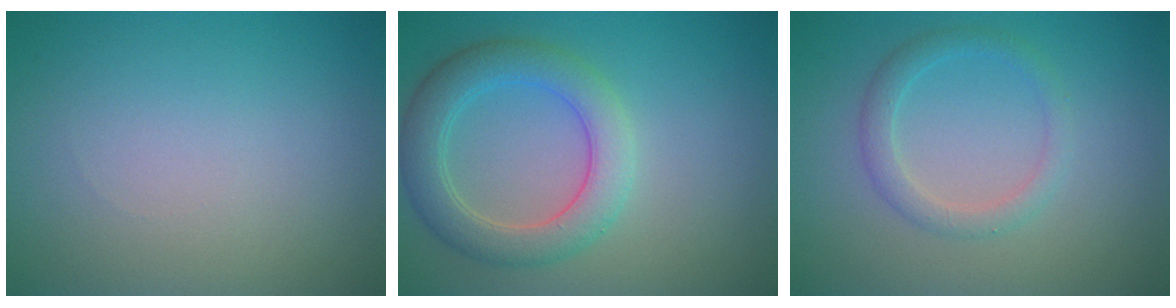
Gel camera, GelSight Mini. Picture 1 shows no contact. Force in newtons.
{"total": 5.0, "press": 5.0, "slide": 0.4}
{"total": 2.1, "press": 2.1, "slide": 0.1}